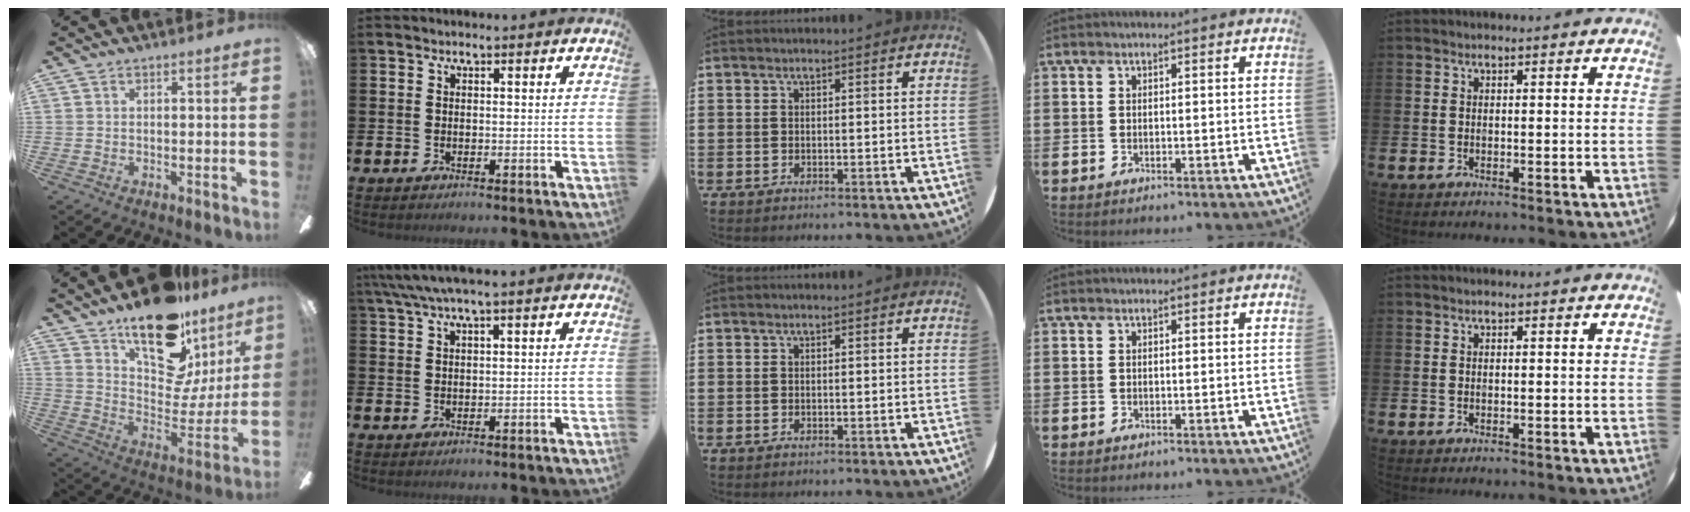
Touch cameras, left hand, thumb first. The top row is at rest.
{"thumb": {"total": 21.8, "force": [15.1, 9.8, 12.3], "torque": [-0.178, -0.105, 0.264]}, "index": {"total": 3.3, "force": [2.5, 0.2, 2.1], "torque": [-0.053, 0.004, 0.048]}}